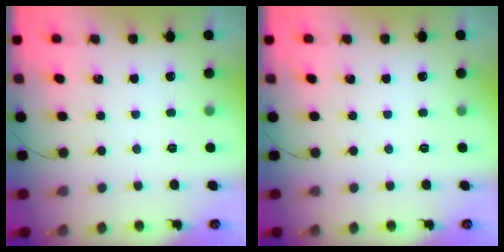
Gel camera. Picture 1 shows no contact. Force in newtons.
{"total": 0.0}